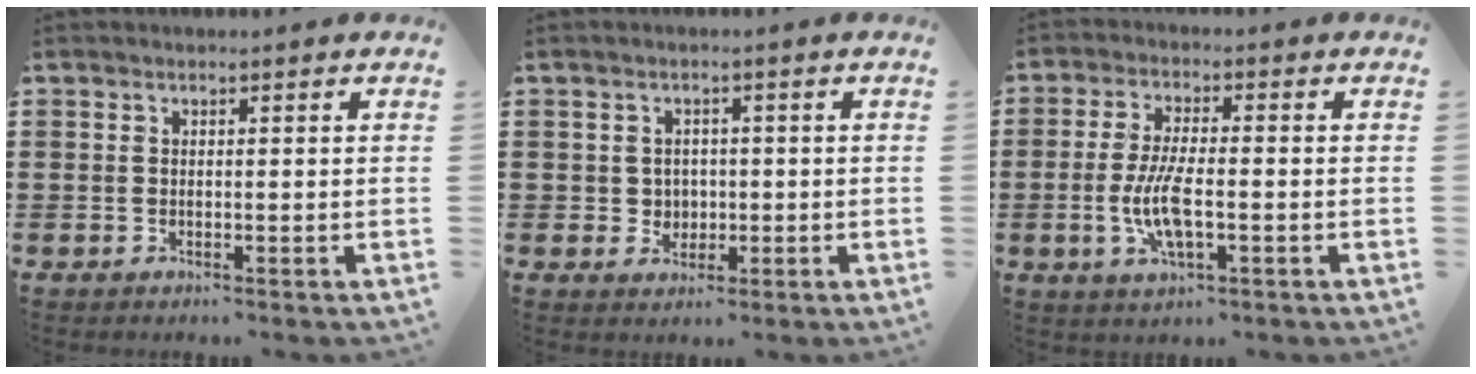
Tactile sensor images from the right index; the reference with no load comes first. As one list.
[{"total": 2.5, "force": [-0.1, 2.5, 0.5], "torque": [-0.021, 0.010, -0.005]}, {"total": 7.3, "force": [-1.6, 2.3, 6.7], "torque": [-0.147, -0.009, -0.035]}]